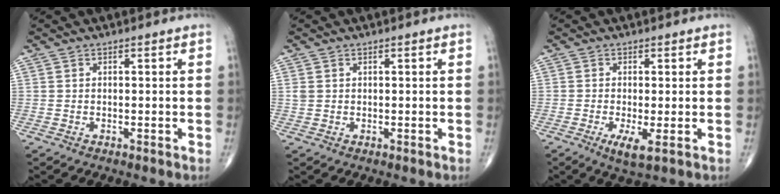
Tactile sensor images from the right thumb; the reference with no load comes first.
{"total": 1.0, "force": [0.4, 0.8, 0.5], "torque": [-0.009, 0.002, 0.010]}
{"total": 3.9, "force": [-1.2, 0.8, 3.6], "torque": [-0.070, -0.012, -0.022]}